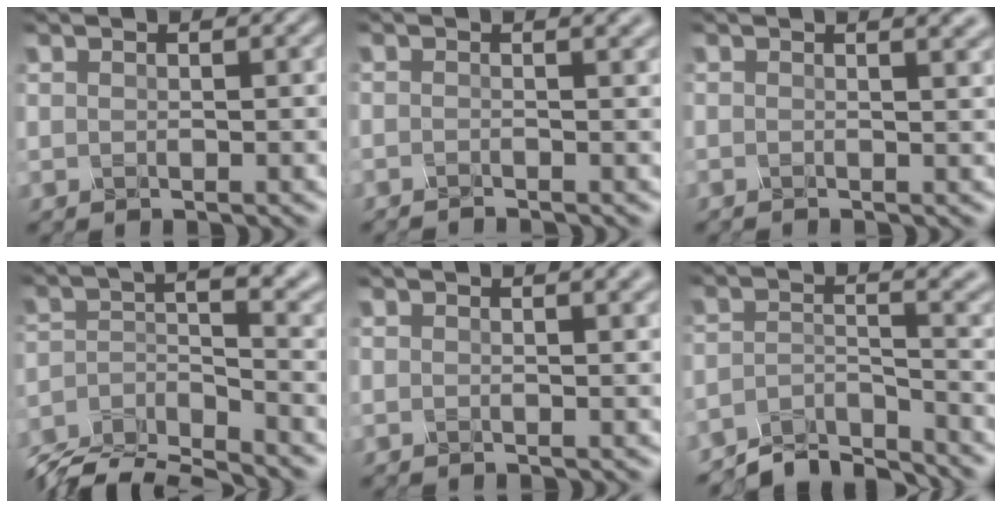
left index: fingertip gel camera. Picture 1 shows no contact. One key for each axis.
{"total": 2.2, "fx": -1.0, "fy": 1.0, "fz": 1.7, "tx": 0.008, "ty": -0.004, "tz": -0.017}
{"total": 4.4, "fx": 1.1, "fy": 2.3, "fz": 3.6, "tx": -0.003, "ty": 0.031, "tz": -0.023}
{"total": 8.3, "fx": -7.1, "fy": 1.9, "fz": 3.8, "tx": -0.056, "ty": -0.009, "tz": -0.140}
{"total": 3.0, "fx": 1.6, "fy": 1.3, "fz": 2.2, "tx": -0.001, "ty": 0.007, "tz": 0.006}
{"total": 4.9, "fx": -4.7, "fy": 0.8, "fz": 1.1, "tx": -0.012, "ty": -0.003, "tz": -0.097}